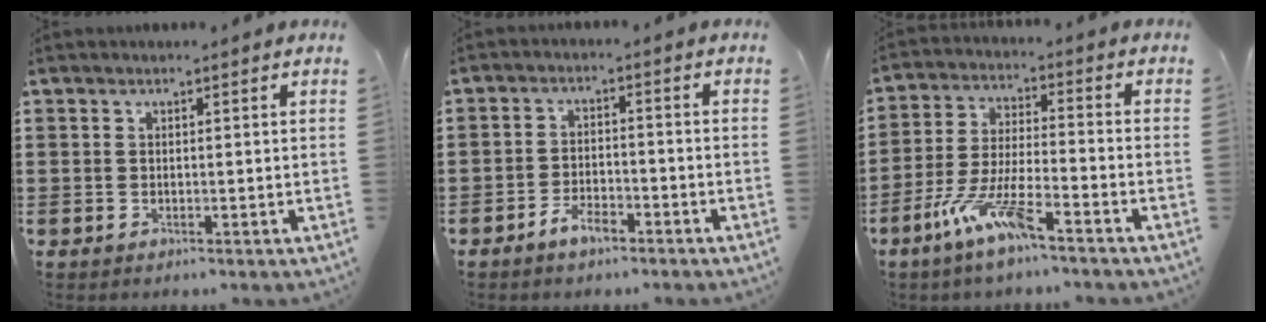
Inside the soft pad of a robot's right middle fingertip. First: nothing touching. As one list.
[{"total": 3.9, "force": [-3.0, 1.5, 2.0], "torque": [-0.039, 0.007, -0.060]}, {"total": 8.8, "force": [-5.9, 1.1, 6.4], "torque": [-0.141, -0.008, -0.112]}]